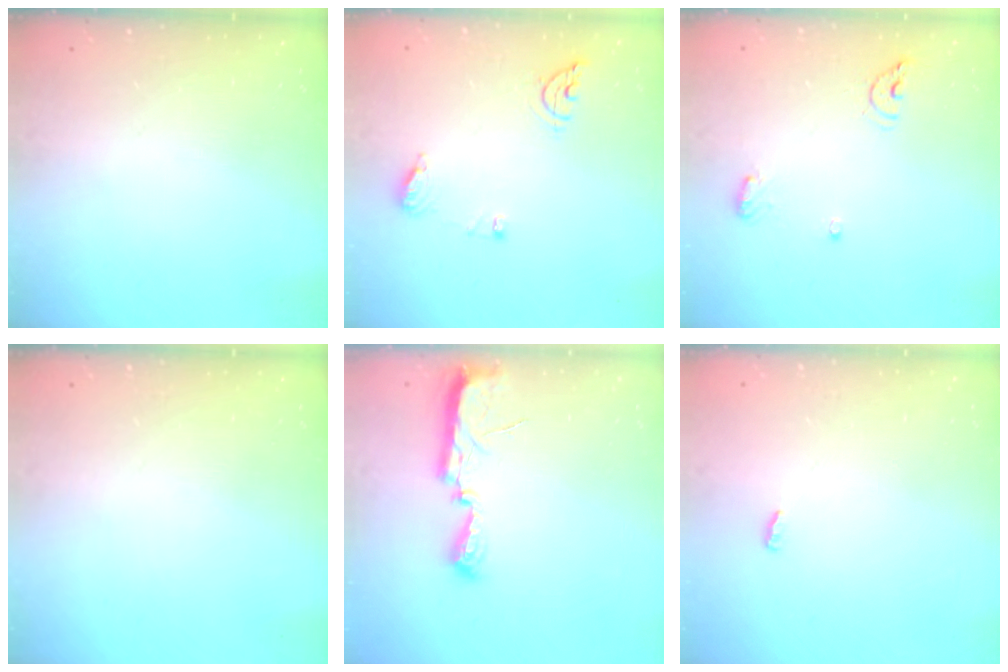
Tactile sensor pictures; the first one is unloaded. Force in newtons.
{"total": 8.0, "press": 8.0, "slide": 0.9}
{"total": 6.8, "press": 6.7, "slide": 1.2}
{"total": 0.0}
{"total": 10.1, "press": 8.9, "slide": 4.8}
{"total": 2.9, "press": 2.6, "slide": 1.3}